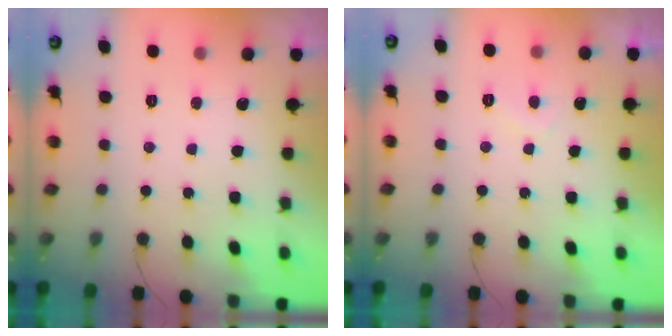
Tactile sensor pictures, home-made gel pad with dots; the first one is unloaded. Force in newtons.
{"total": 1.6, "press": 1.5, "slide": 0.6}